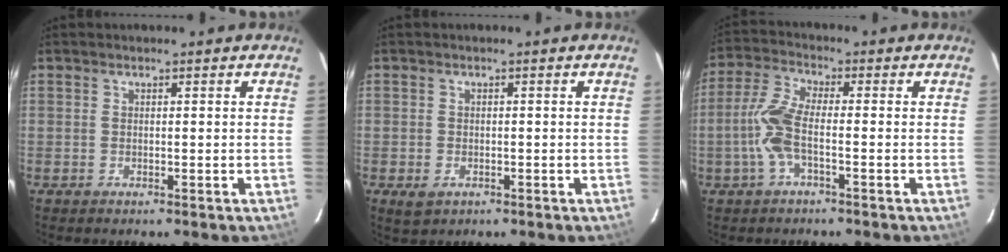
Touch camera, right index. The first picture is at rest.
{"total": 2.8, "force": [-1.3, 2.1, 1.5], "torque": [-0.028, -0.005, -0.018]}
{"total": 7.4, "force": [-2.1, 1.7, 6.9], "torque": [-0.163, 0.006, -0.045]}